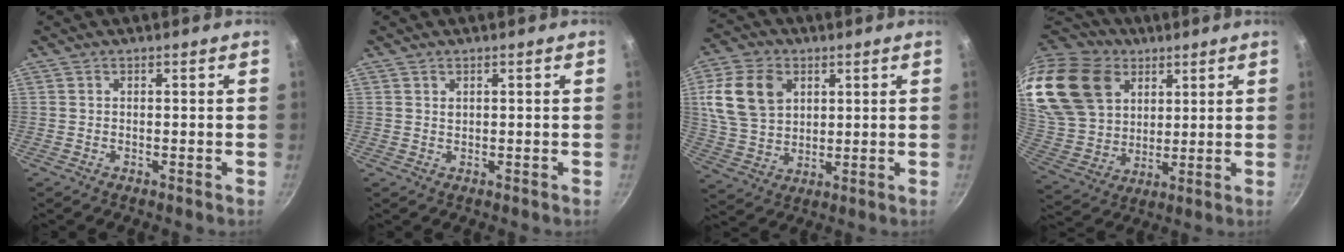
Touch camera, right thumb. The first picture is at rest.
{"total": 0.7, "force": [0.5, 0.3, 0.4], "torque": [-0.007, -0.005, 0.011]}
{"total": 13.5, "force": [4.1, 9.9, 8.3], "torque": [-0.141, -0.005, 0.081]}
{"total": 24.3, "force": [12.8, 17.1, 11.6], "torque": [-0.230, -0.029, 0.256]}